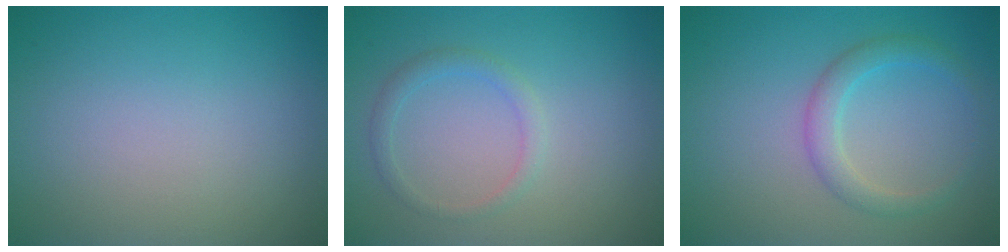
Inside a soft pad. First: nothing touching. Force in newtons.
{"total": 1.5, "press": 1.5, "slide": 0.1}
{"total": 2.4, "press": 2.4, "slide": 0.2}